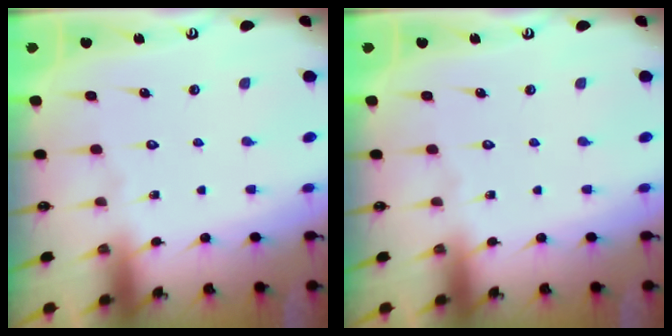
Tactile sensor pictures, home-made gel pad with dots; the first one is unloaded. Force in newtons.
{"total": 0.0}